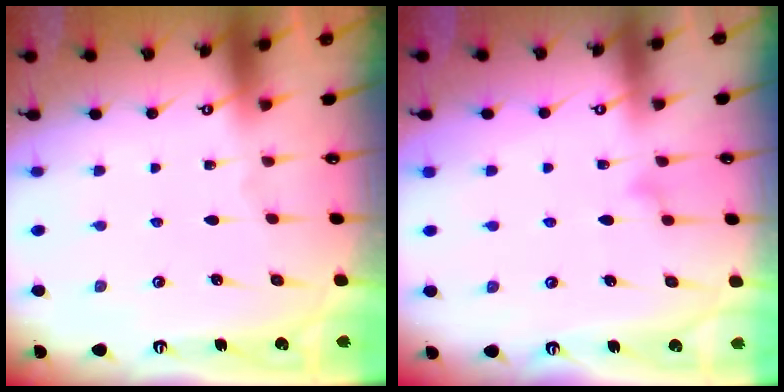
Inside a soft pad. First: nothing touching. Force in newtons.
{"total": 6.9, "press": 6.9, "slide": 0.4}